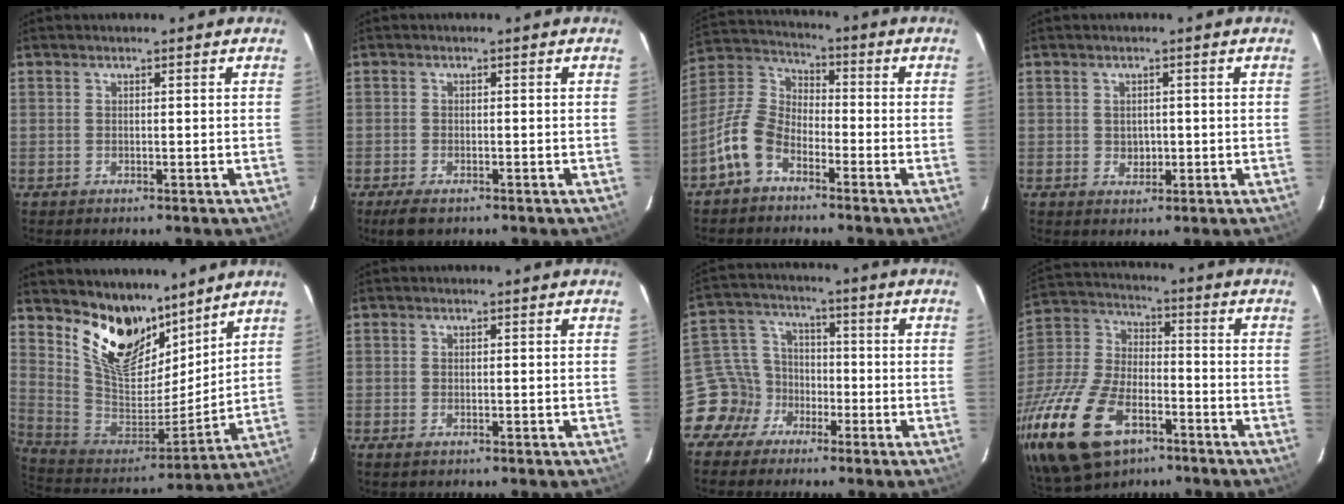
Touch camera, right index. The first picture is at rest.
{"total": 3.7, "force": [-2.6, 1.5, 2.2], "torque": [-0.054, -0.013, -0.047]}
{"total": 9.3, "force": [-5.5, 5.3, 5.2], "torque": [-0.122, 0.019, -0.116]}
{"total": 2.2, "force": [-0.1, 2.0, 1.0], "torque": [-0.014, 0.004, 0.002]}
{"total": 17.3, "force": [12.4, 8.6, 8.4], "torque": [-0.175, -0.012, 0.236]}
{"total": 1.2, "force": [-0.8, 0.5, 0.7], "torque": [-0.015, -0.004, -0.015]}
{"total": 8.6, "force": [-5.2, 6.8, 0.8], "torque": [-0.028, 0.034, -0.102]}
{"total": 26.3, "force": [-13.8, 14.6, 17.1], "torque": [-0.392, -0.022, -0.243]}